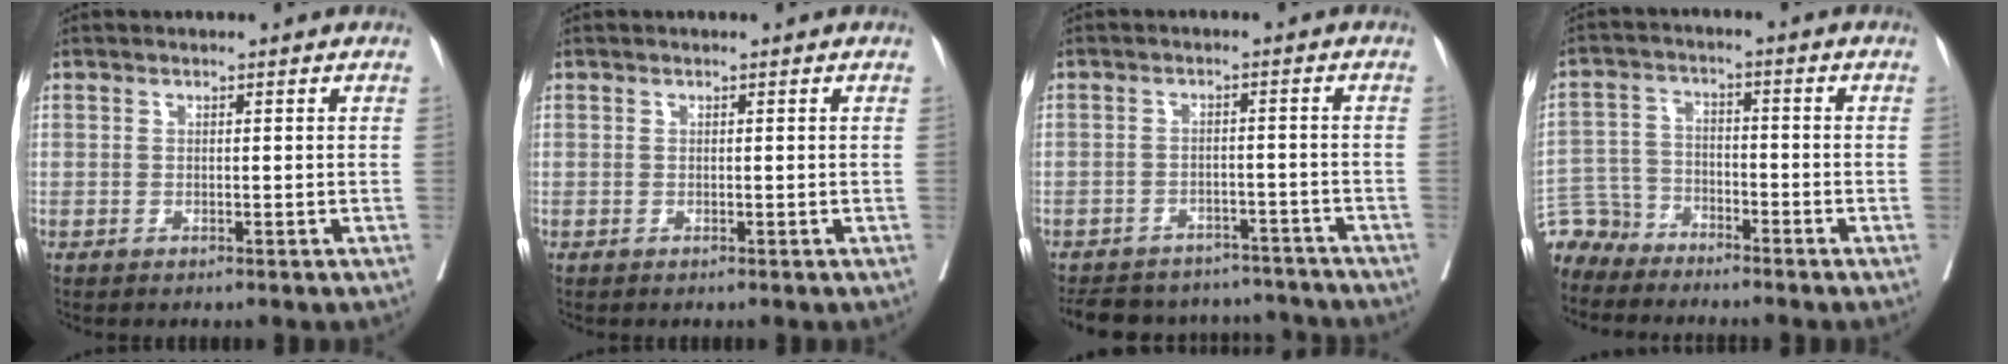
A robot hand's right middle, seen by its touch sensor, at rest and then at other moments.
{"total": 0.0}
{"total": 15.4, "force": [-13.9, 5.5, 3.6], "torque": [-0.082, 0.013, -0.177]}
{"total": 6.2, "force": [-5.8, 2.0, -1.1], "torque": [0.021, 0.007, -0.119]}